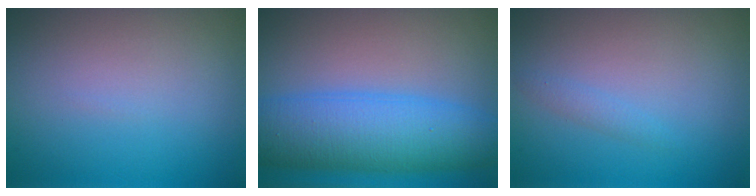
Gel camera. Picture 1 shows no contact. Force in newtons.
{"total": 8.9, "press": 8.9, "slide": 0.3}
{"total": 0.9, "press": 0.9, "slide": 0.0}